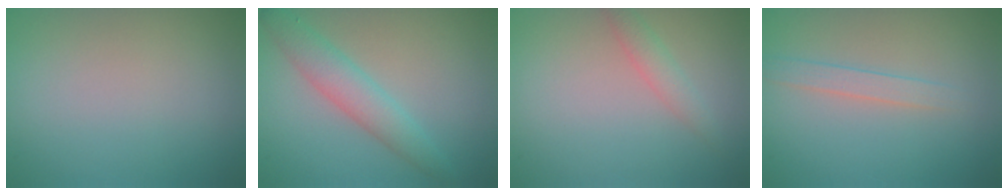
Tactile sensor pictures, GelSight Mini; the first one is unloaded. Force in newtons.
{"total": 2.6, "press": 2.6, "slide": 0.0}
{"total": 1.7, "press": 1.7, "slide": 0.1}
{"total": 1.5, "press": 1.5, "slide": 0.1}